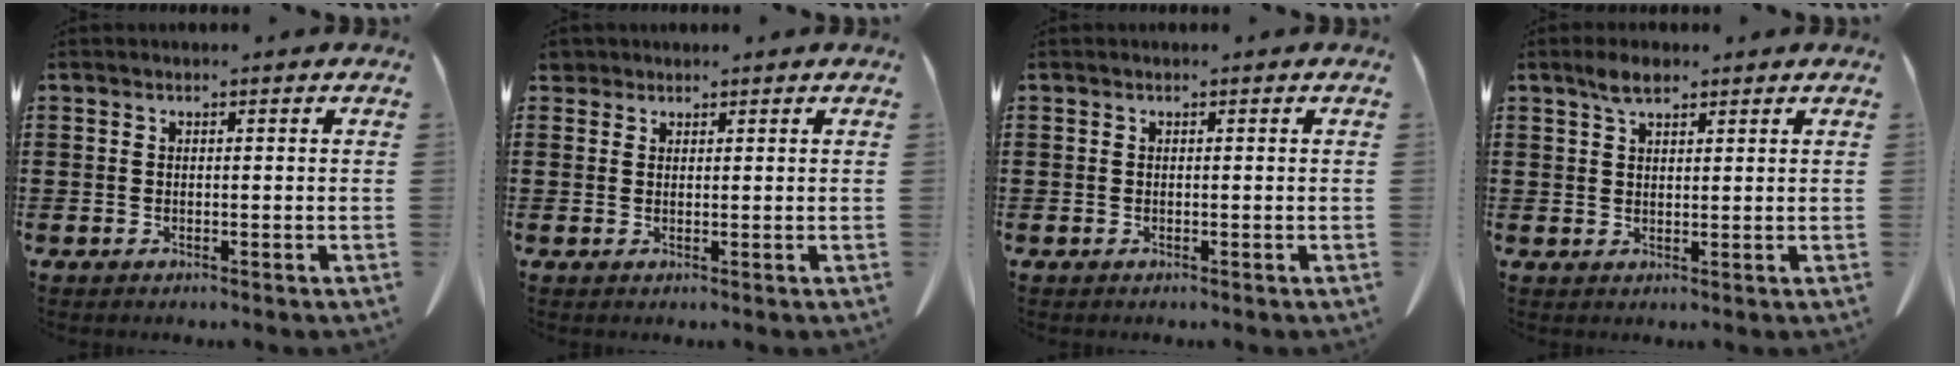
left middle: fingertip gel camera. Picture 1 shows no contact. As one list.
[{"total": 1.8, "force": [1.5, 0.8, 0.3], "torque": [-0.013, 0.004, 0.032]}, {"total": 0.0}, {"total": 3.4, "force": [2.4, 1.3, 2.0], "torque": [-0.038, 0.000, 0.043]}]